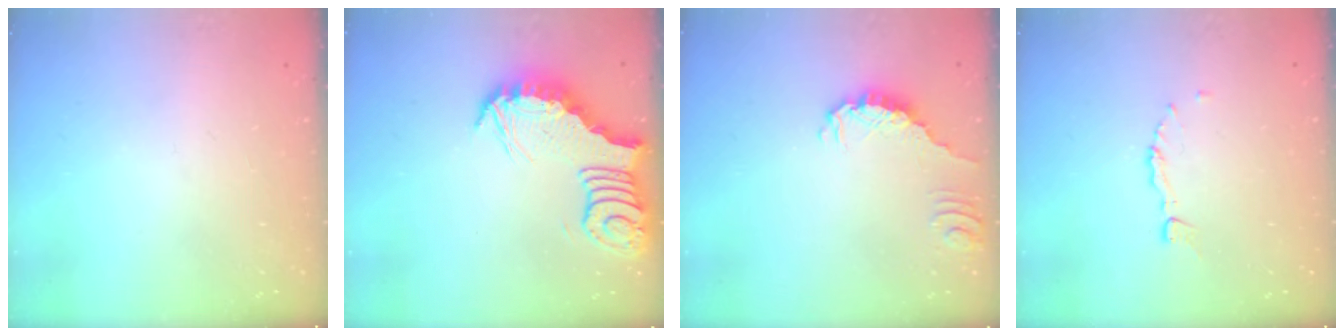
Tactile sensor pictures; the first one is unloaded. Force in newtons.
{"total": 5.3, "press": 5.3, "slide": 0.8}
{"total": 0.6, "press": 0.6, "slide": 0.2}
{"total": 3.3, "press": 3.2, "slide": 0.3}